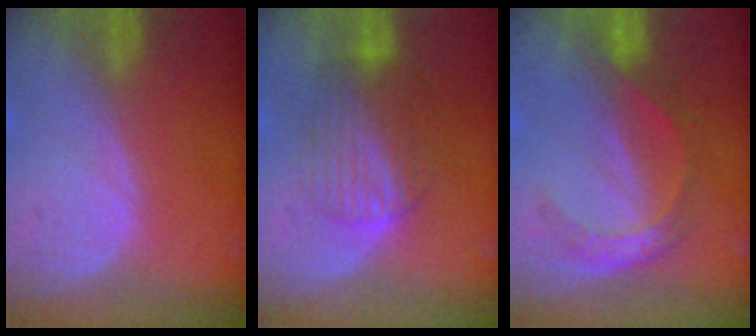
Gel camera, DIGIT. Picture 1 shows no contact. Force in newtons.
{"total": 6.6, "press": 6.3, "slide": 1.8}
{"total": 5.6, "press": 4.8, "slide": 2.8}